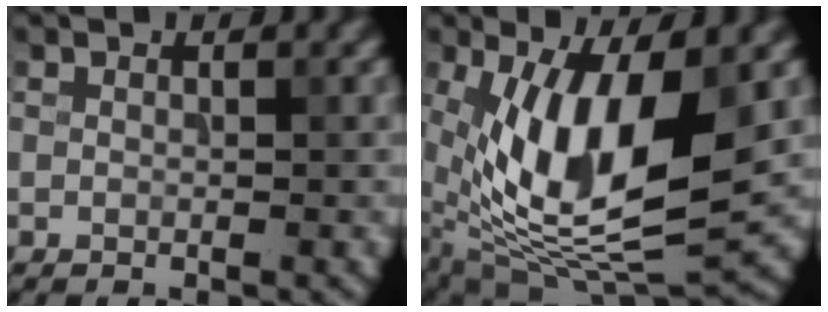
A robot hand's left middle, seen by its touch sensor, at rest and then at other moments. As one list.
[{"total": 11.7, "force": [0.7, 4.9, 10.6], "torque": [-0.204, -0.008, 0.012]}]